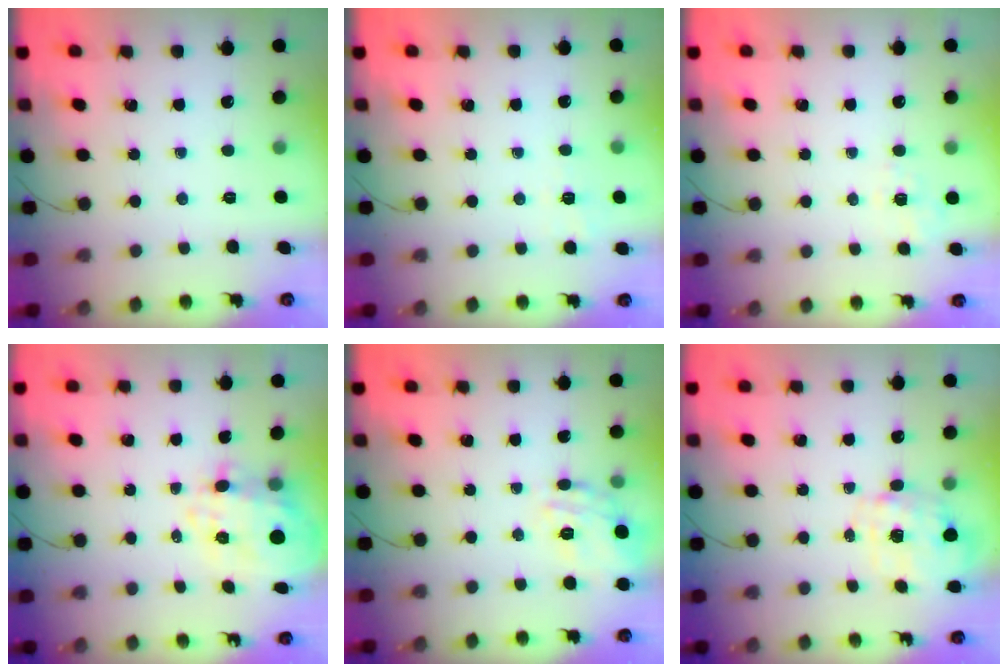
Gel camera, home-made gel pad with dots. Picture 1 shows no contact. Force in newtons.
{"total": 2.7, "press": 2.3, "slide": 1.5}
{"total": 1.6, "press": 0.1, "slide": 1.6}
{"total": 7.8, "press": 7.4, "slide": 2.6}
{"total": 15.6, "press": 15.6, "slide": 0.7}
{"total": 2.8, "press": 2.6, "slide": 0.9}